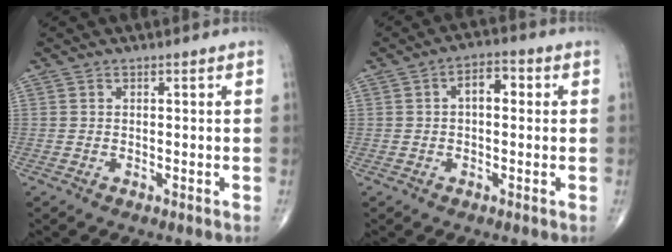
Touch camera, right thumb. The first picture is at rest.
{"total": 4.8, "force": [0.7, 2.6, 3.9], "torque": [-0.049, 0.014, 0.002]}